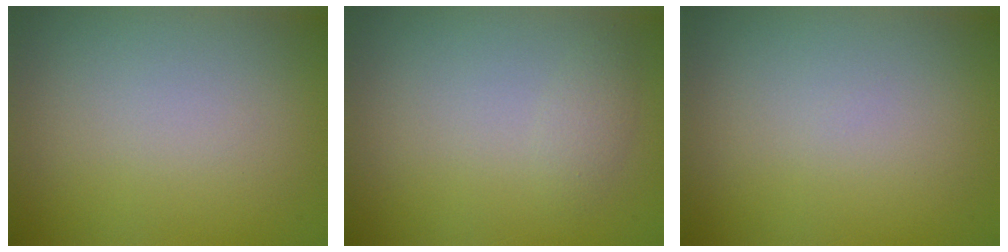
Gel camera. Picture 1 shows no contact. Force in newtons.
{"total": 1.1, "press": 1.1, "slide": 0.1}
{"total": 0.0}